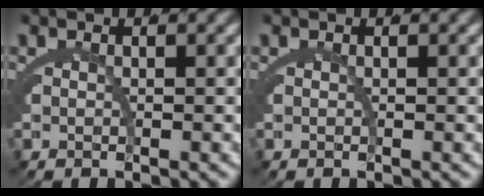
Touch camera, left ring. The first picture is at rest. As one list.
[{"total": 0.0}]